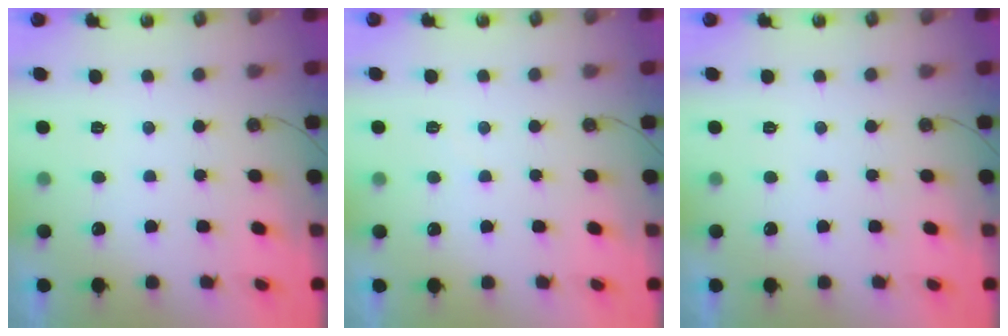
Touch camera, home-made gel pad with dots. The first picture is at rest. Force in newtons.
{"total": 4.9, "press": 4.8, "slide": 0.5}
{"total": 0.0}